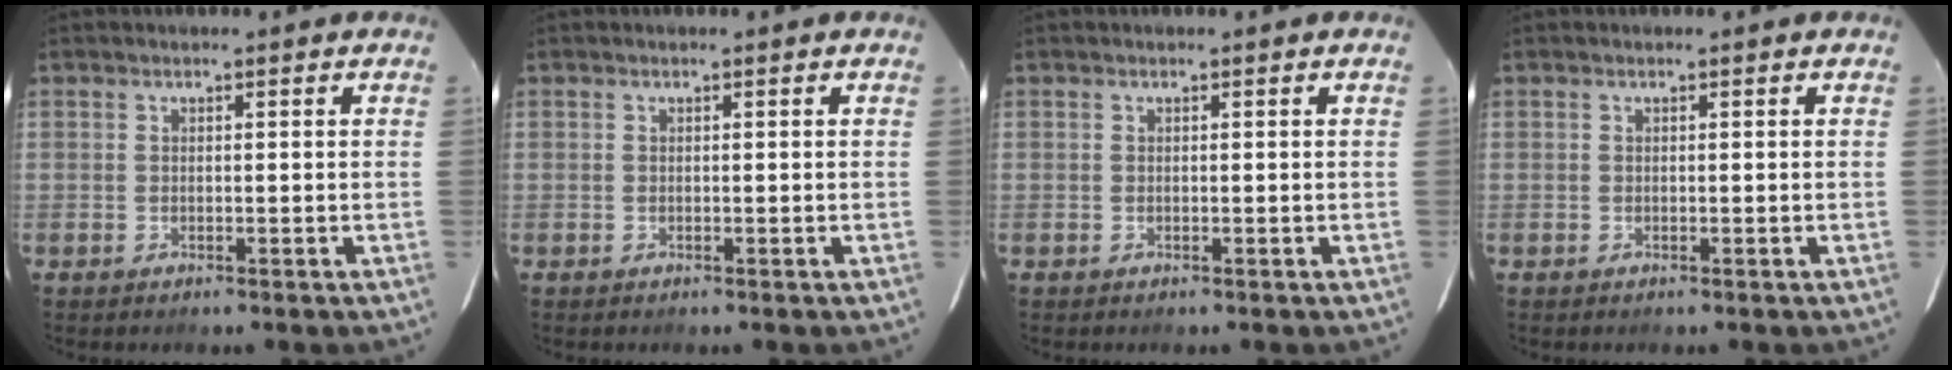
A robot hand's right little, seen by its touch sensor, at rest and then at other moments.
{"total": 0.0}
{"total": 0.0}
{"total": 0.0}